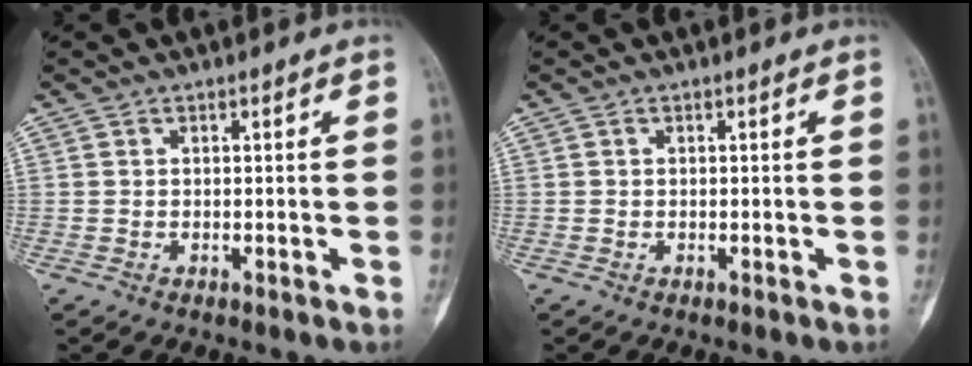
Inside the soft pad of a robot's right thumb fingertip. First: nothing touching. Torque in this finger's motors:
{"motor_torque": [0.26, 0.03, 0.13, 0.34, 0.06]}